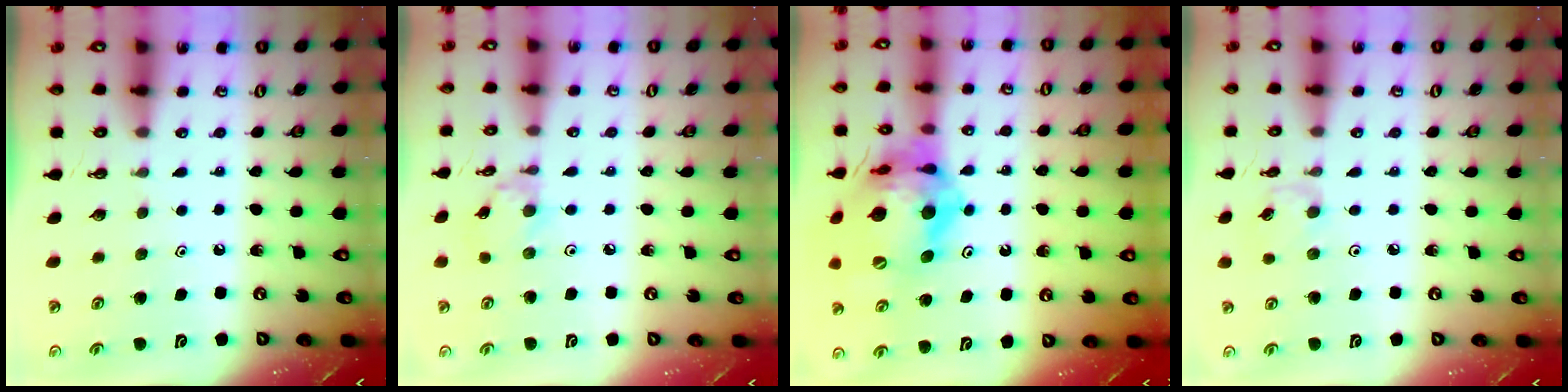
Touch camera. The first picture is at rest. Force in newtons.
{"total": 2.4, "press": 2.4, "slide": 0.2}
{"total": 20.7, "press": 20.5, "slide": 2.6}
{"total": 2.7, "press": 2.7, "slide": 0.1}